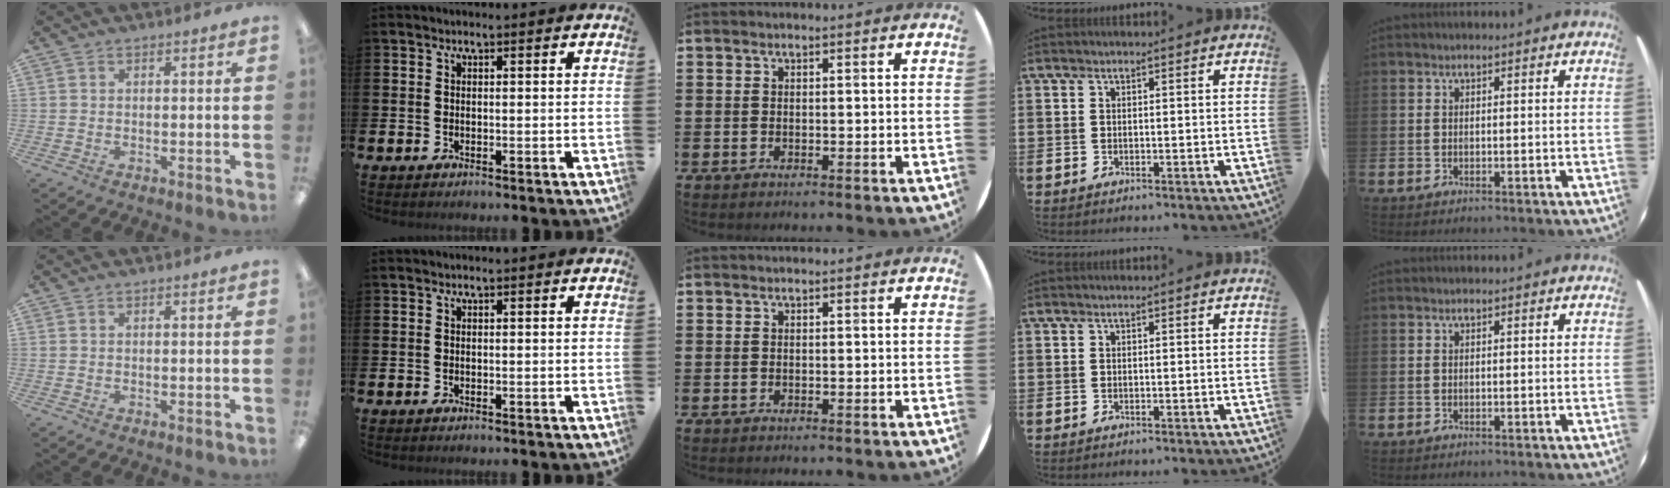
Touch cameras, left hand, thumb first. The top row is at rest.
{}